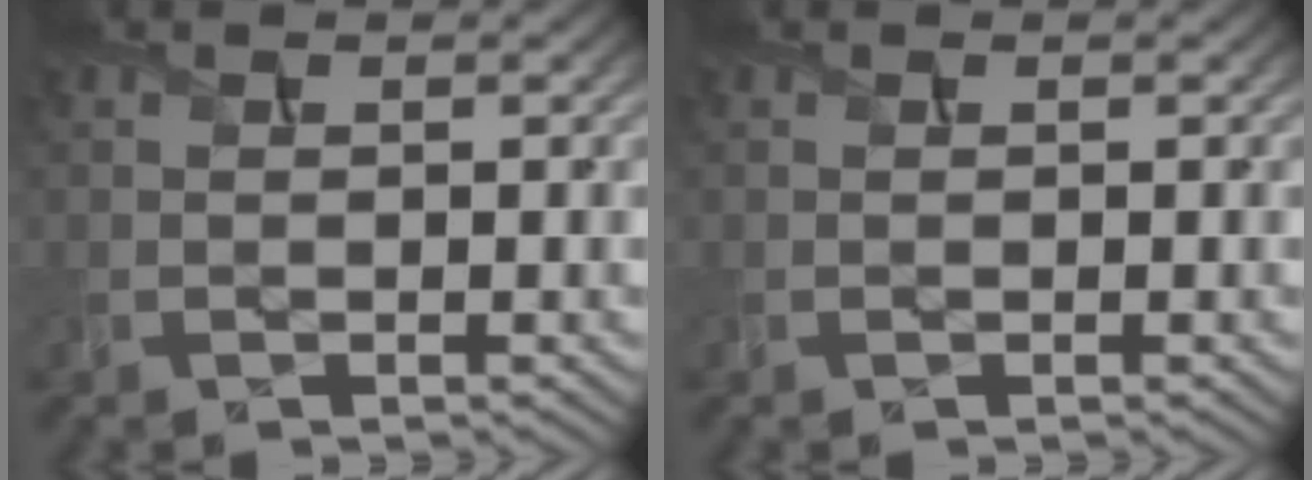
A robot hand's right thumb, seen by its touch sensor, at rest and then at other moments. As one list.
[{"total": 0.0}]